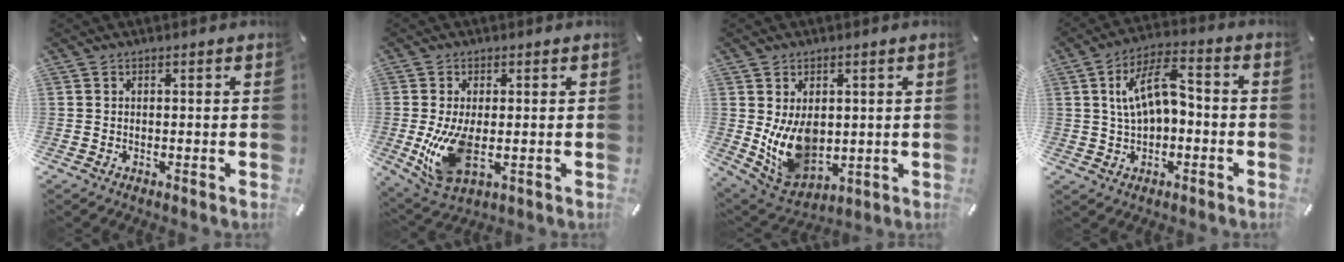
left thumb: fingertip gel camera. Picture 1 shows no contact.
{"total": 11.1, "force": [-0.8, 6.0, 9.4], "torque": [-0.199, -0.024, -0.011]}
{"total": 11.4, "force": [0.8, 8.4, 7.7], "torque": [-0.151, -0.012, 0.022]}
{"total": 11.0, "force": [1.1, 6.0, 9.2], "torque": [-0.172, 0.015, 0.020]}